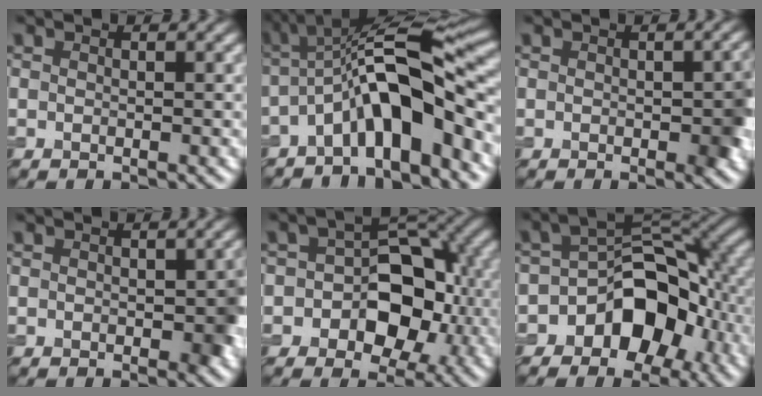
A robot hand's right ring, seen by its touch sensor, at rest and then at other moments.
{"total": 9.7, "force": [-2.9, 2.9, 8.8], "torque": [-0.143, 0.017, -0.058]}
{"total": 2.8, "force": [-0.4, 1.2, 2.5], "torque": [-0.027, -0.002, -0.004]}
{"total": 2.6, "force": [-0.2, 1.3, 2.3], "torque": [-0.025, -0.003, -0.001]}
{"total": 8.1, "force": [-1.6, 5.5, 5.8], "torque": [-0.062, 0.008, -0.029]}
{"total": 9.1, "force": [-3.9, 6.0, 5.7], "torque": [-0.065, 0.009, -0.069]}